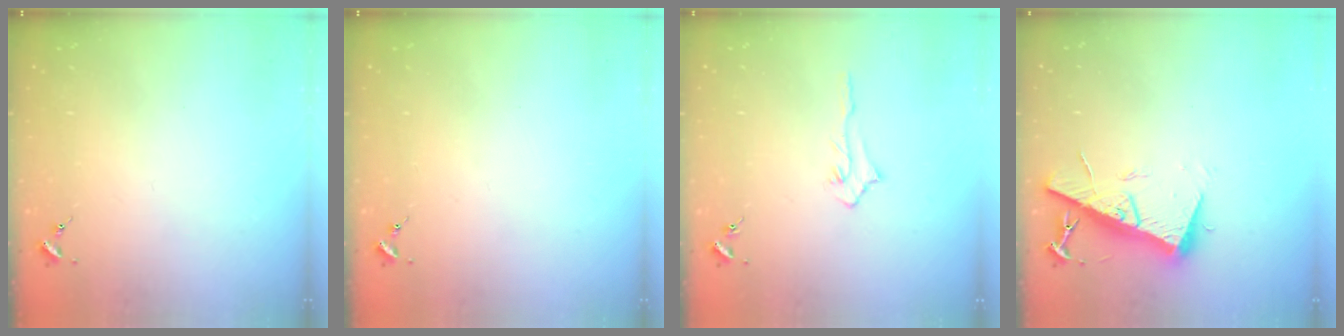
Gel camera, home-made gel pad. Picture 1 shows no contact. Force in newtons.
{"total": 0.0}
{"total": 3.9, "press": 3.9, "slide": 0.7}
{"total": 13.5, "press": 13.4, "slide": 1.4}